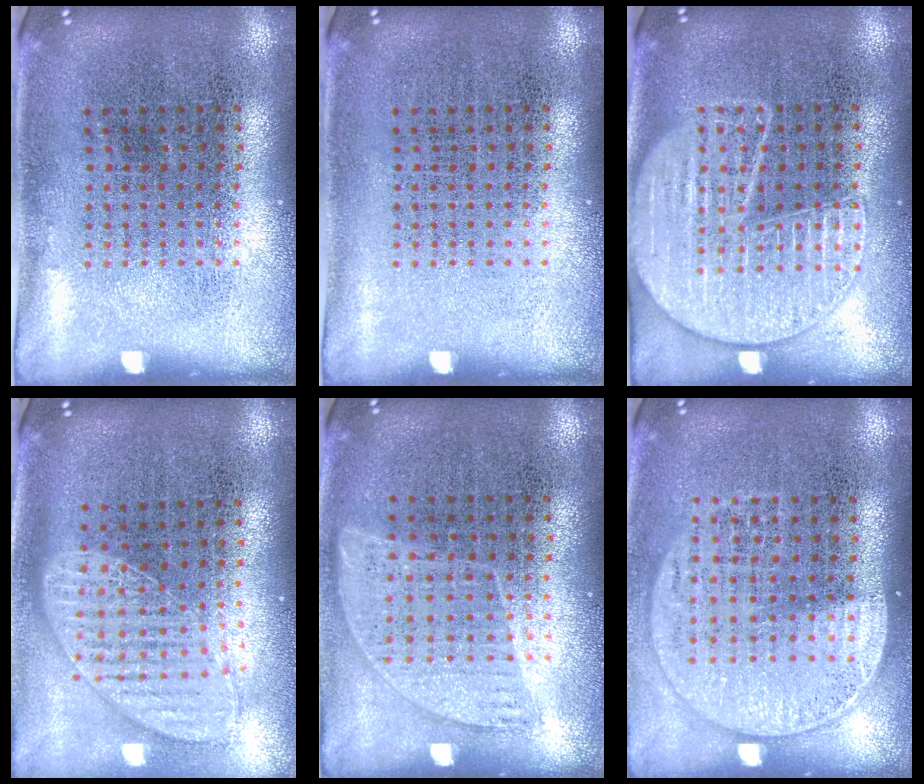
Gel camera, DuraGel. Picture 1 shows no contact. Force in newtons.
{"total": 0.0}
{"total": 1.9, "press": 1.9, "slide": 0.2}
{"total": 1.4, "press": 1.2, "slide": 0.7}
{"total": 0.9, "press": 0.7, "slide": 0.5}
{"total": 1.6, "press": 1.4, "slide": 0.7}